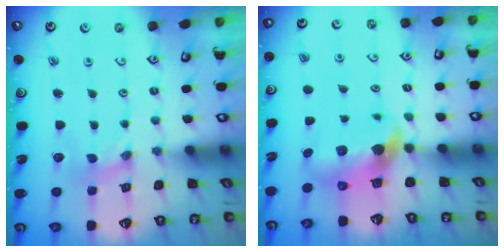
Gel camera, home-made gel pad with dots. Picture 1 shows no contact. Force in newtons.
{"total": 7.6, "press": 7.5, "slide": 1.1}